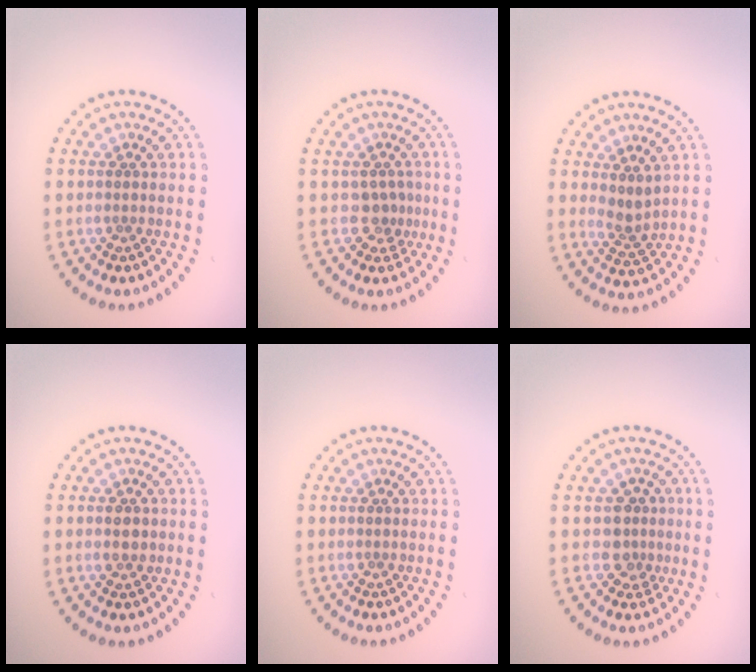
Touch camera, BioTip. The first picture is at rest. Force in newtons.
{"total": 1.7, "press": 1.4, "slide": 1.0}
{"total": 2.0, "press": 1.5, "slide": 1.3}
{"total": 1.0, "press": 1.0, "slide": 0.0}
{"total": 0.0}
{"total": 2.2, "press": 1.8, "slide": 1.3}